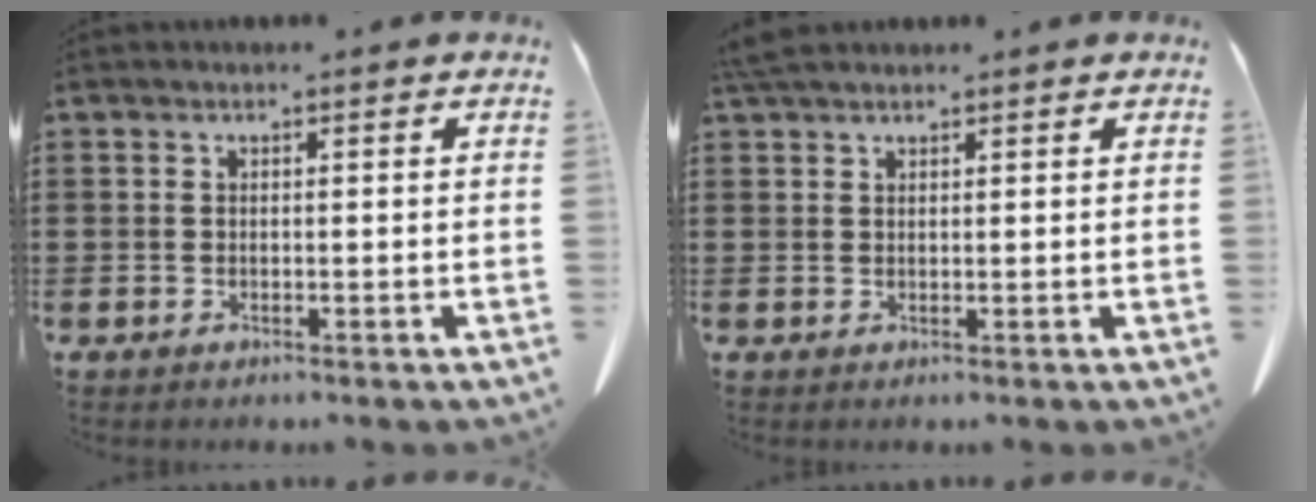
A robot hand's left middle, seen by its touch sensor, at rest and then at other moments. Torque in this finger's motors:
{"motor_torque": [0.77, 0.55, 0.17, 0.03]}